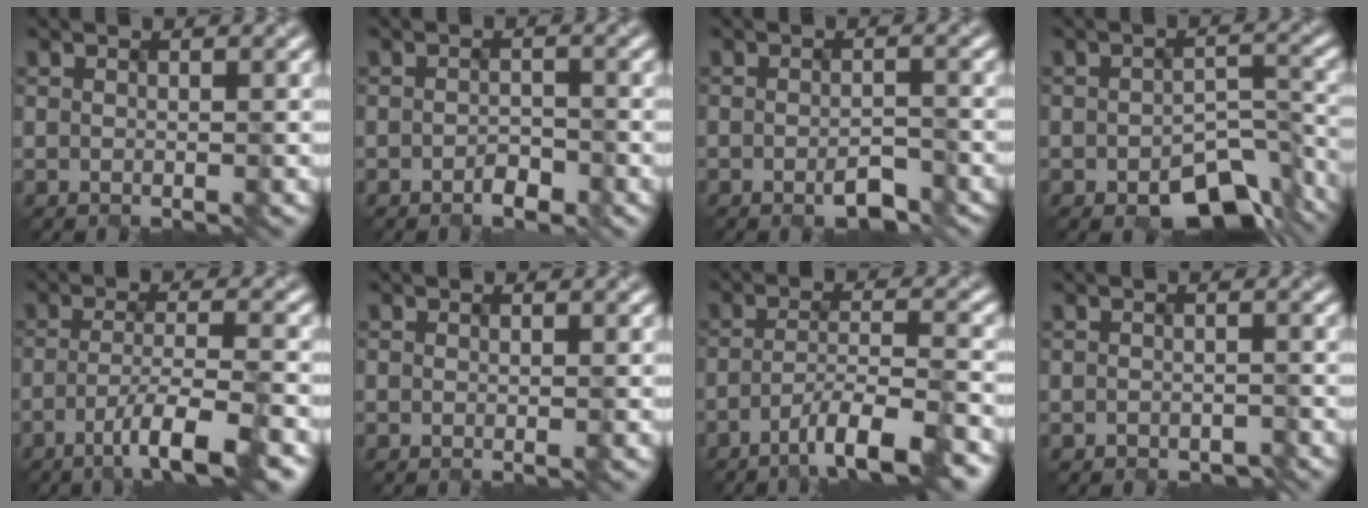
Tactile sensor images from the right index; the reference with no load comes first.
{"total": 1.6, "force": [-1.1, 0.9, 0.7], "torque": [-0.018, -0.002, -0.015]}
{"total": 2.2, "force": [-1.3, 1.0, 1.4], "torque": [-0.028, -0.007, -0.014]}
{"total": 6.9, "force": [-4.1, 3.7, 4.1], "torque": [-0.060, -0.022, -0.049]}
{"total": 5.5, "force": [-2.8, 0.9, 4.6], "torque": [-0.075, -0.002, -0.049]}
{"total": 0.0}
{"total": 6.3, "force": [-4.0, 1.2, 4.6], "torque": [-0.069, 0.004, -0.066]}
{"total": 1.2, "force": [-1.1, 0.5, 0.1], "torque": [-0.008, -0.005, -0.012]}